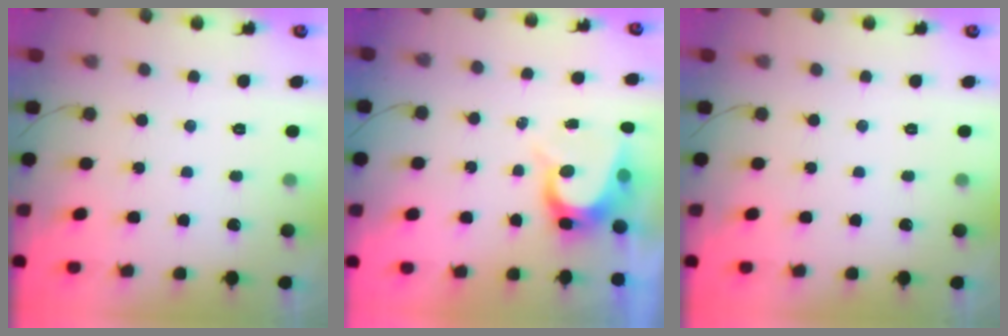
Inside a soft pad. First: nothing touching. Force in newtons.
{"total": 7.0, "press": 6.9, "slide": 0.8}
{"total": 0.0}